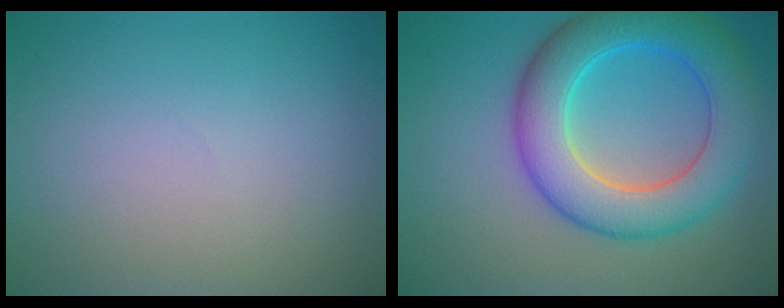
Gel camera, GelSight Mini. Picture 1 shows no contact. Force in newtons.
{"total": 8.3, "press": 8.3, "slide": 0.0}